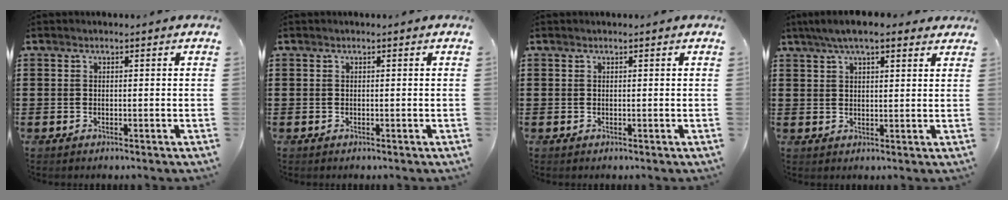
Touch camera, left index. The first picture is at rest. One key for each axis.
{"total": 0.0}
{"total": 0.0}
{"total": 5.6, "fx": 4.1, "fy": 1.5, "fz": 3.5, "tx": -0.075, "ty": 0.003, "tz": 0.073}